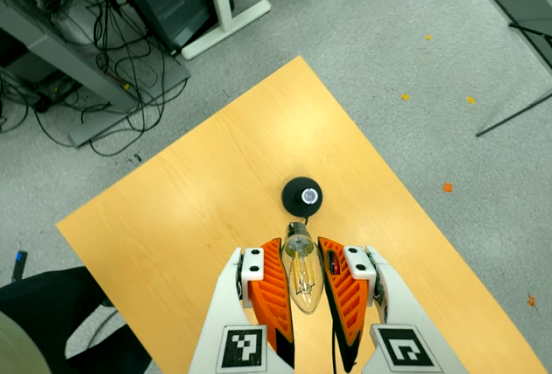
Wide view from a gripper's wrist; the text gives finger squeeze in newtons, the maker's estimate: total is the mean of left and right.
{"total": 20.2, "left": 22.1, "right": 18.4}